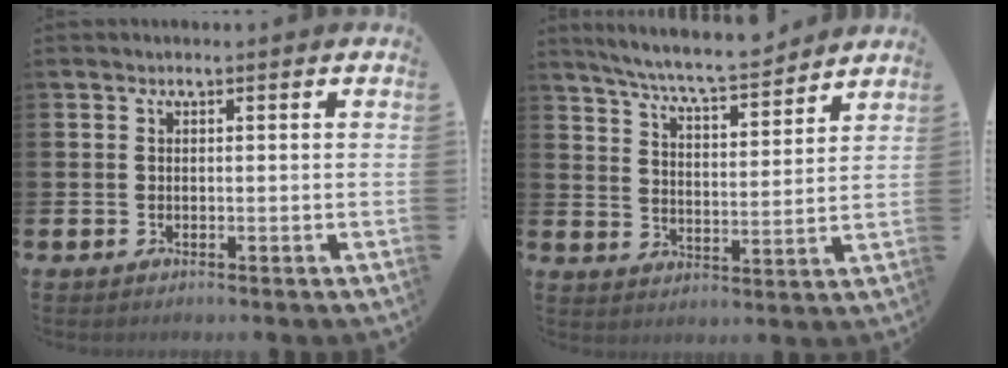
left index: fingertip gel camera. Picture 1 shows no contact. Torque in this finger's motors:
{"motor_torque": [1.01, -1.13, 0.63, 0.21]}